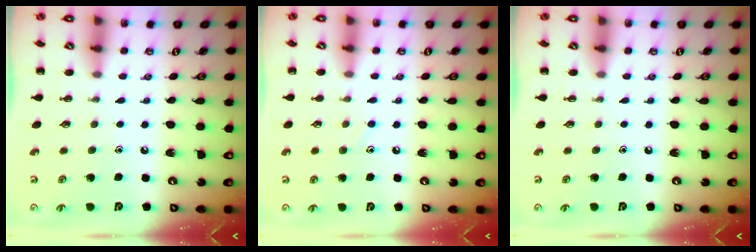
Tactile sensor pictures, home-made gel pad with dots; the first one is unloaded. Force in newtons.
{"total": 6.5, "press": 6.1, "slide": 2.3}
{"total": 0.0}